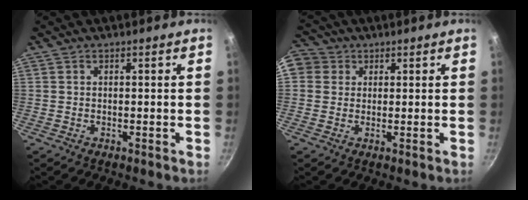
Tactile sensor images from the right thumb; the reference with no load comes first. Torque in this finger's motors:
{"motor_torque": [-0.03, 0.99, 0.82, -0.35, 0.23]}